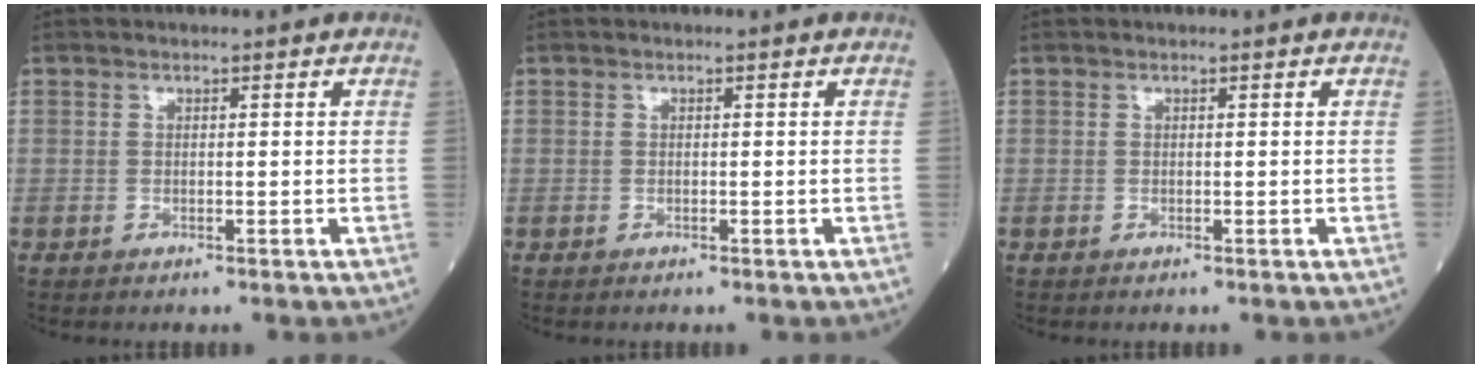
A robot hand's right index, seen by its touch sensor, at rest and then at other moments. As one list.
[{"total": 0.0}, {"total": 0.0}]